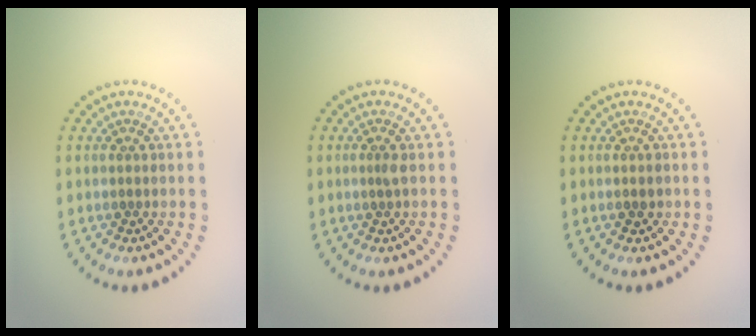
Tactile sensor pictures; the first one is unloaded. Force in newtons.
{"total": 0.7, "press": 0.5, "slide": 0.5}
{"total": 0.9, "press": 0.9, "slide": 0.2}